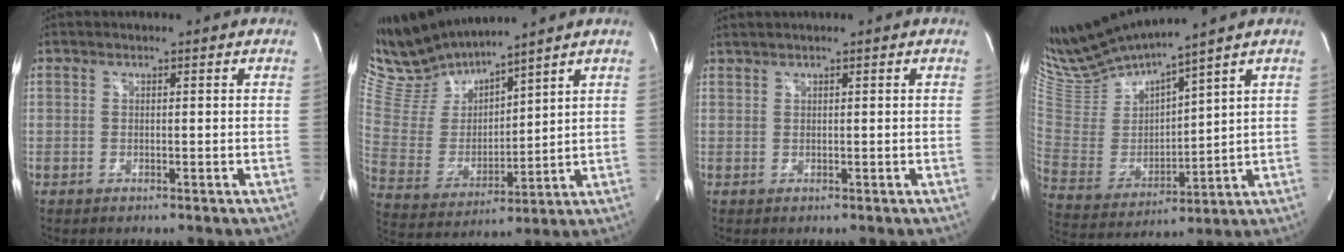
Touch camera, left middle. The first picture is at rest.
{"total": 11.8, "force": [11.4, 0.8, 2.9], "torque": [-0.079, -0.001, 0.245]}
{"total": 1.4, "force": [1.3, -0.2, 0.5], "torque": [-0.014, 0.013, 0.031]}
{"total": 14.6, "force": [13.6, -0.3, 5.3], "torque": [-0.117, -0.016, 0.281]}